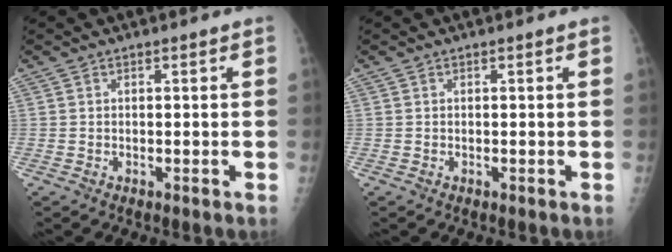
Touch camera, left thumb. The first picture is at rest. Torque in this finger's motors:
{"motor_torque": [0.00, 0.00, -0.02, -0.02, 0.00]}